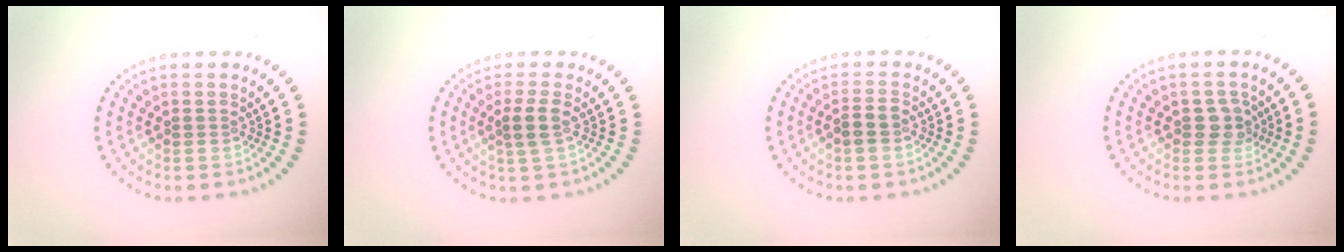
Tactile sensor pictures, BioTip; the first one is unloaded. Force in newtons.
{"total": 1.8, "press": 1.4, "slide": 1.1}
{"total": 1.7, "press": 1.4, "slide": 0.8}
{"total": 2.0, "press": 1.9, "slide": 0.6}